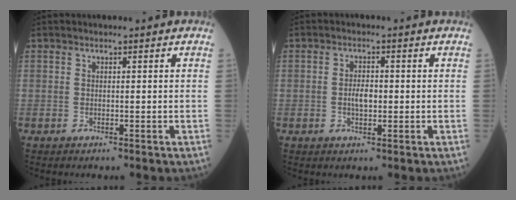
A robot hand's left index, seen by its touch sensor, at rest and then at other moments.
{"total": 2.7, "force": [-0.4, 1.3, 2.4], "torque": [-0.045, 0.000, -0.009]}